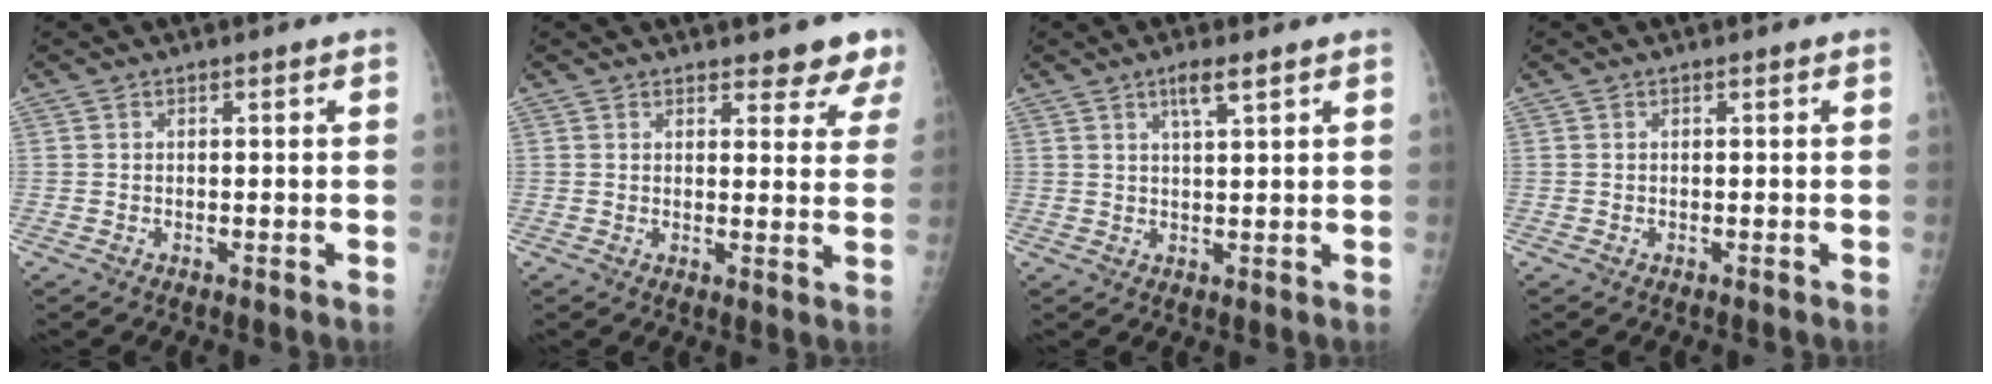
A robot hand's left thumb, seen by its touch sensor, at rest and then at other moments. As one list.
[{"total": 6.1, "force": [5.3, 2.1, 2.0], "torque": [0.011, -0.030, 0.047]}, {"total": 3.6, "force": [2.2, 0.5, 2.9], "torque": [-0.056, -0.009, 0.042]}, {"total": 0.0}]